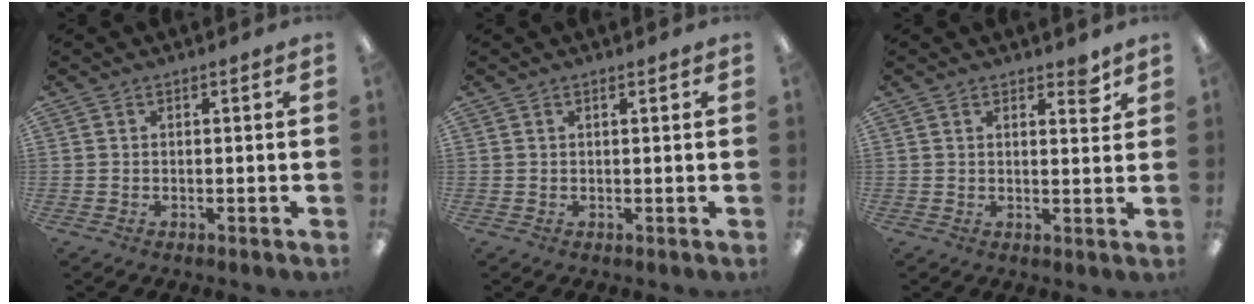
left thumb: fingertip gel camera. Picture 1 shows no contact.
{"total": 1.1, "force": [0.5, 0.1, 1.0], "torque": [-0.020, 0.000, 0.009]}
{"total": 4.3, "force": [3.1, 1.4, 2.7], "torque": [-0.029, -0.017, 0.048]}